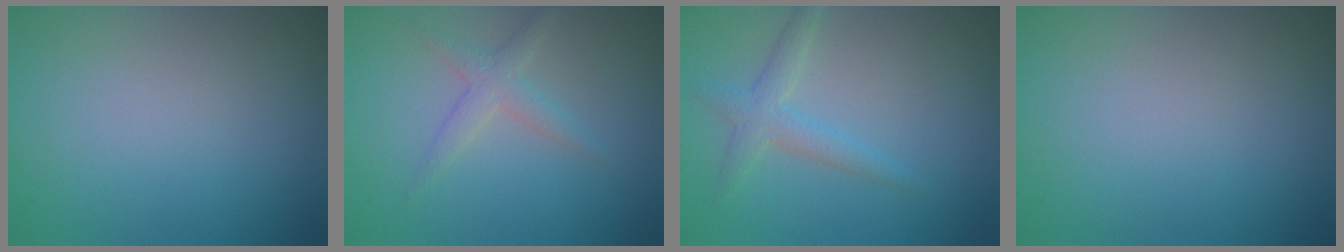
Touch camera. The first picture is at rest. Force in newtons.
{"total": 1.9, "press": 1.9, "slide": 0.0}
{"total": 2.2, "press": 2.2, "slide": 0.1}
{"total": 0.0}